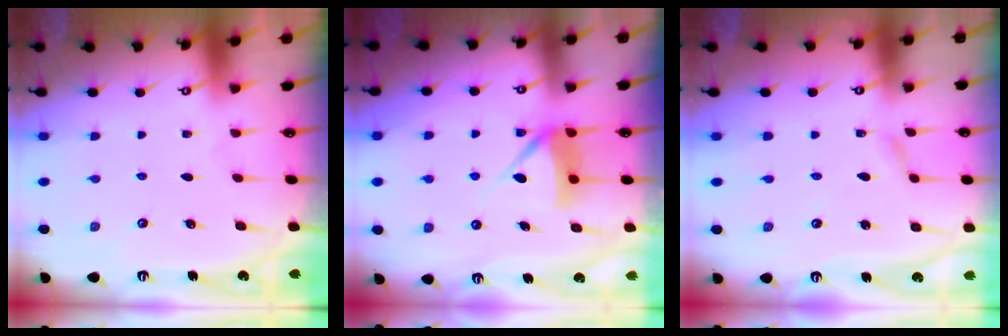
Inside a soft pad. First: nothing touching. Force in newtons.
{"total": 7.4, "press": 7.4, "slide": 0.6}
{"total": 2.1, "press": 2.1, "slide": 0.2}